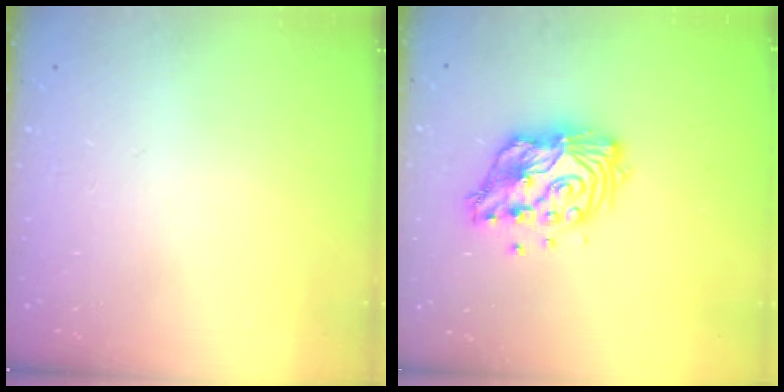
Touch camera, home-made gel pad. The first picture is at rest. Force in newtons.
{"total": 13.0, "press": 13.0, "slide": 1.1}